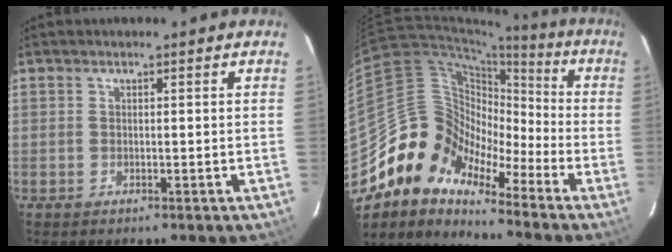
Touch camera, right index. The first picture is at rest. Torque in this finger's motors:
{"motor_torque": [1.09, -1.05, 0.34, -0.04]}